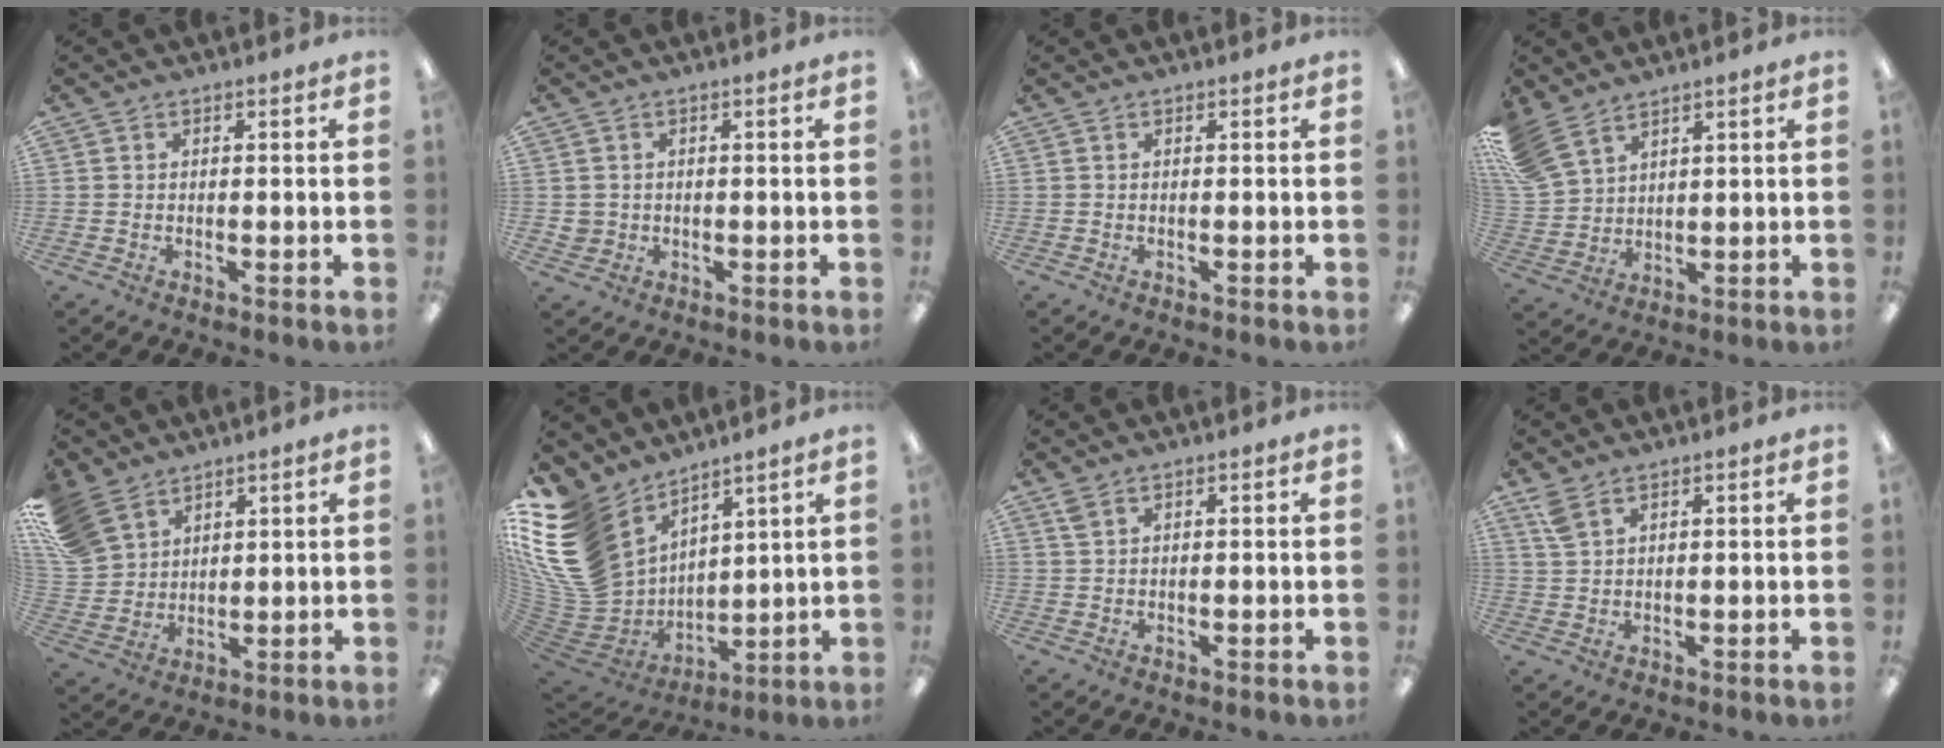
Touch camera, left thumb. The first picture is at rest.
{"total": 2.2, "force": [0.0, 2.2, 0.1], "torque": [-0.005, 0.003, -0.002]}
{"total": 0.0}
{"total": 9.8, "force": [7.2, 5.2, 4.0], "torque": [-0.109, -0.019, 0.144]}
{"total": 11.7, "force": [8.0, 7.6, 3.8], "torque": [-0.098, -0.030, 0.161]}
{"total": 20.0, "force": [9.0, 14.4, 10.6], "torque": [-0.260, -0.062, 0.173]}
{"total": 1.7, "force": [1.2, 0.7, 1.0], "torque": [-0.023, 0.000, 0.022]}
{"total": 4.1, "force": [2.6, 1.7, 2.6], "torque": [-0.057, -0.001, 0.049]}